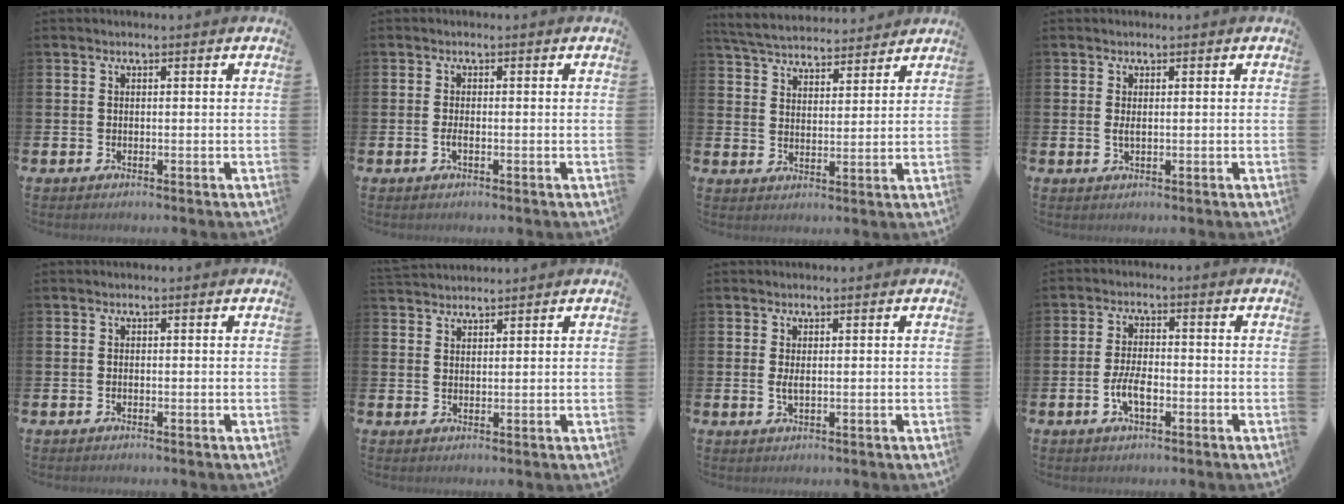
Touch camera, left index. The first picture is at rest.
{"total": 1.0, "force": [-0.4, 0.2, 0.9], "torque": [-0.023, 0.001, -0.006]}
{"total": 5.6, "force": [5.4, 1.1, 0.8], "torque": [-0.038, -0.029, 0.096]}
{"total": 1.1, "force": [0.2, 0.4, 1.0], "torque": [-0.018, 0.002, 0.001]}
{"total": 0.0}
{"total": 2.4, "force": [2.3, 0.4, -0.1], "torque": [-0.004, -0.006, 0.044]}
{"total": 1.4, "force": [0.2, 0.5, 1.3], "torque": [-0.016, -0.002, 0.000]}
{"total": 4.2, "force": [-1.3, 1.8, 3.6], "torque": [-0.067, 0.003, -0.025]}